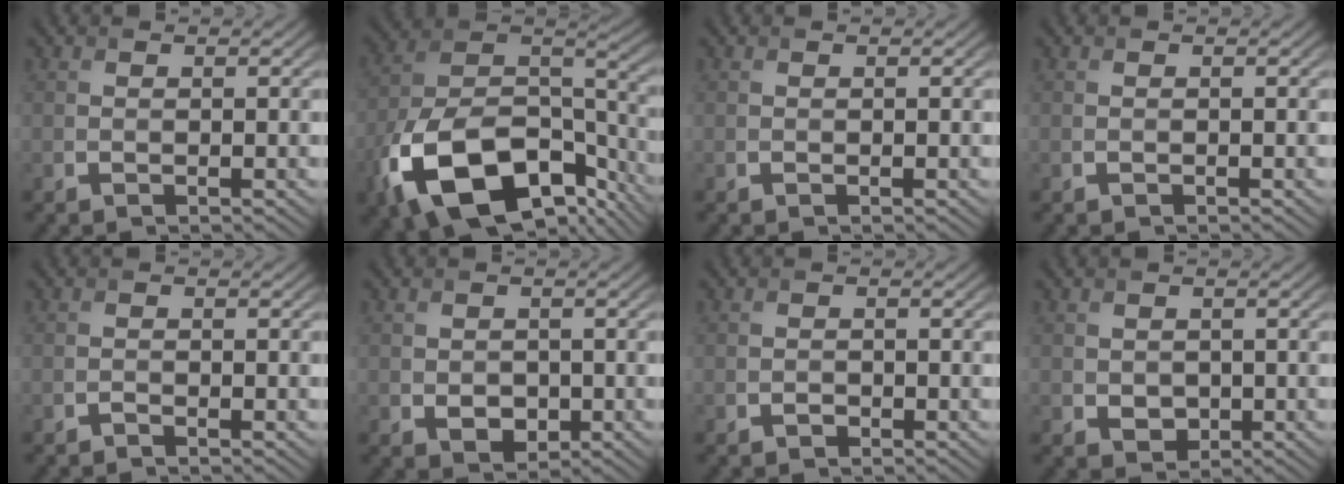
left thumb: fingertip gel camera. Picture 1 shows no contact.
{"total": 18.8, "force": [-9.5, 10.5, 12.4], "torque": [-0.268, -0.038, -0.154]}
{"total": 0.0}
{"total": 0.0}
{"total": 0.5, "force": [-0.5, 0.1, 0.2], "torque": [-0.002, 0.001, -0.011]}
{"total": 2.5, "force": [-0.5, 2.0, 1.5], "torque": [-0.031, -0.011, -0.006]}
{"total": 0.7, "force": [-0.5, 0.4, 0.2], "torque": [-0.002, -0.002, -0.008]}
{"total": 1.8, "force": [0.0, 1.6, 0.8], "torque": [-0.022, -0.010, 0.002]}